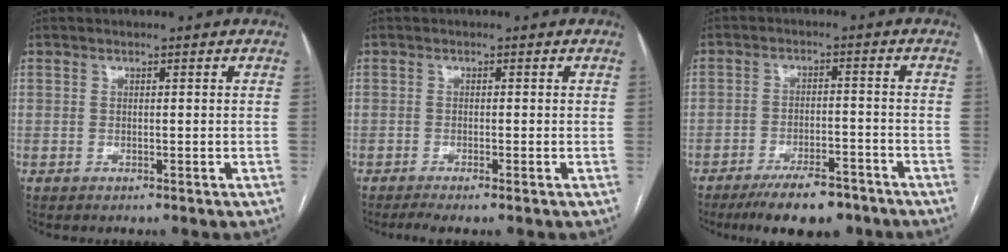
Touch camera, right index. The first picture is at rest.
{"total": 2.5, "force": [-1.7, 0.0, 1.8], "torque": [-0.035, -0.005, -0.033]}
{"total": 9.0, "force": [-6.9, 3.1, 4.9], "torque": [-0.074, -0.004, -0.112]}